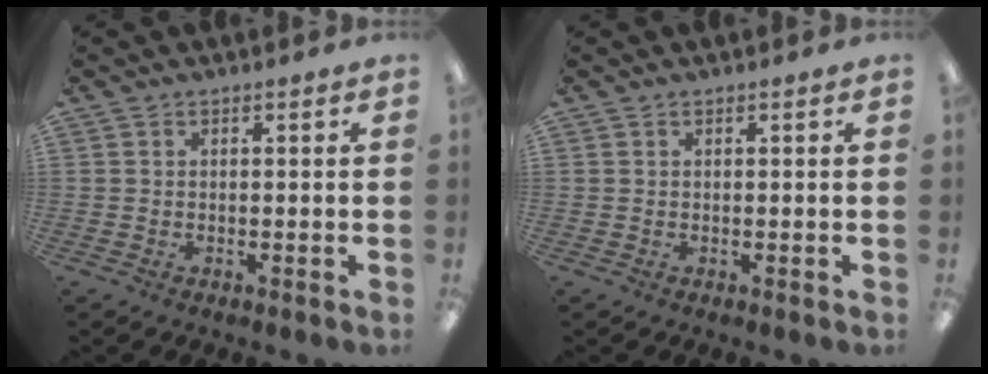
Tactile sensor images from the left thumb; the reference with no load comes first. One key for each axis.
{"total": 0.0}